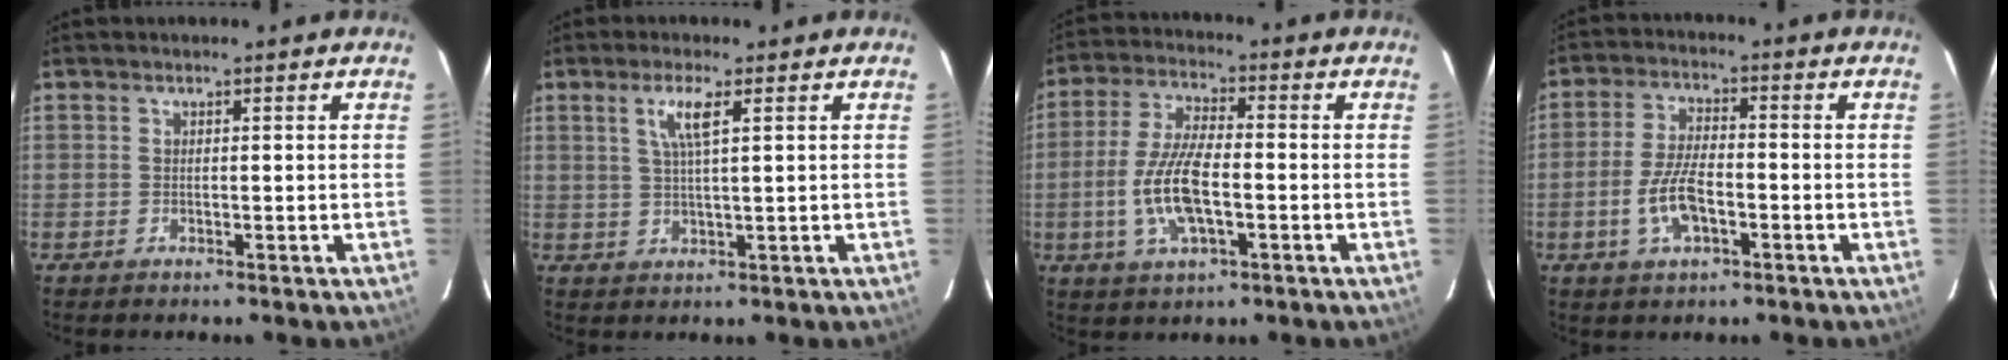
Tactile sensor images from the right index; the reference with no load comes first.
{"total": 4.3, "force": [1.9, 0.1, 3.8], "torque": [-0.076, 0.000, 0.035]}
{"total": 11.2, "force": [-2.6, 3.9, 10.1], "torque": [-0.211, -0.001, -0.050]}
{"total": 8.0, "force": [-2.8, 3.3, 6.8], "torque": [-0.142, 0.000, -0.051]}